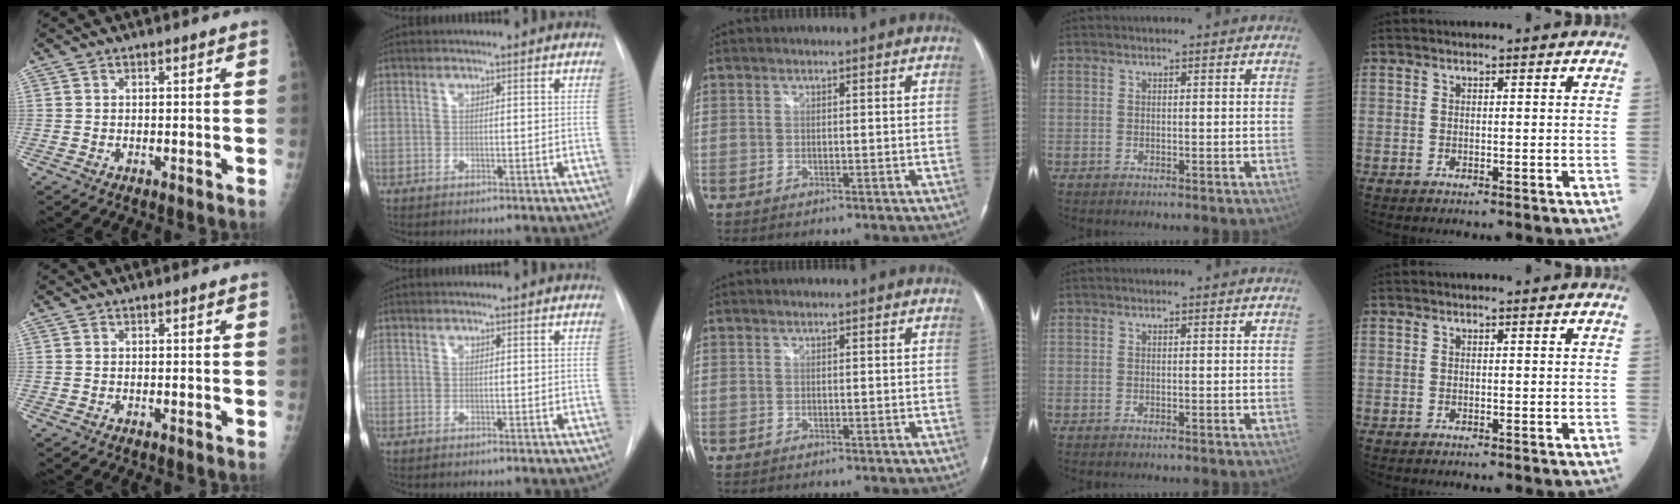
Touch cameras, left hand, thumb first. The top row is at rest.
{}